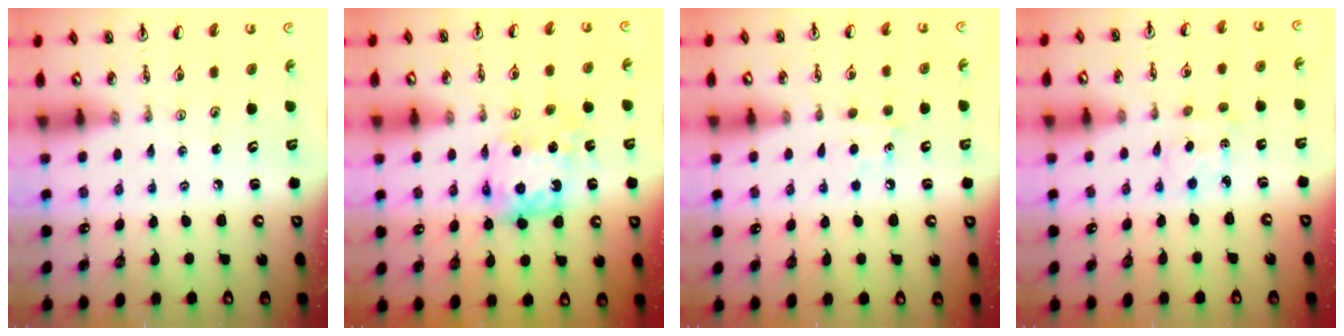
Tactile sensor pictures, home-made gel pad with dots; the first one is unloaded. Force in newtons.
{"total": 9.3, "press": 9.3, "slide": 0.4}
{"total": 6.7, "press": 6.7, "slide": 0.8}
{"total": 2.8, "press": 2.7, "slide": 0.6}